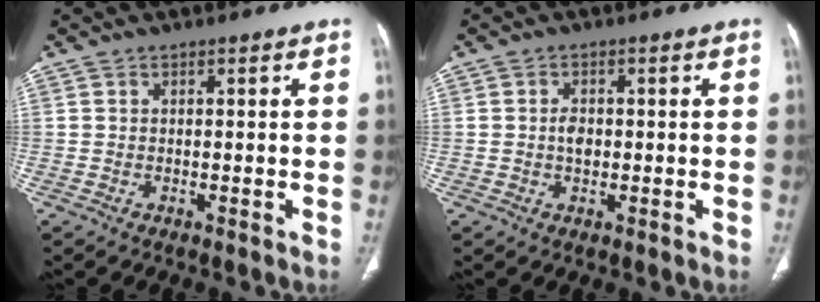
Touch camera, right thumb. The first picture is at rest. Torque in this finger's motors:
{"motor_torque": [0.38, 0.57, 0.37, -0.41, 0.05]}